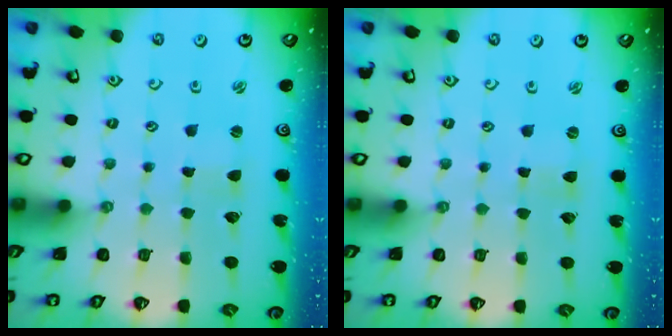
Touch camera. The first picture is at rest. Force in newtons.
{"total": 0.0}